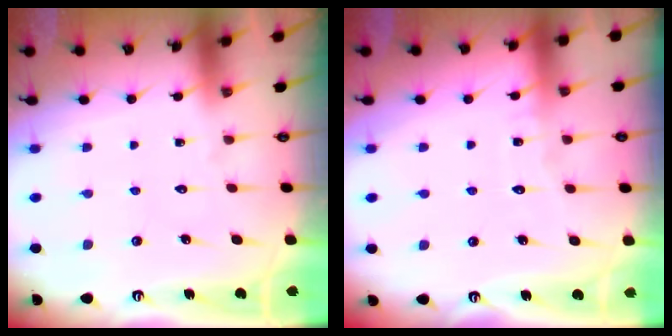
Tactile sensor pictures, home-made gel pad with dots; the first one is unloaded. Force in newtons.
{"total": 2.9, "press": 2.8, "slide": 0.3}